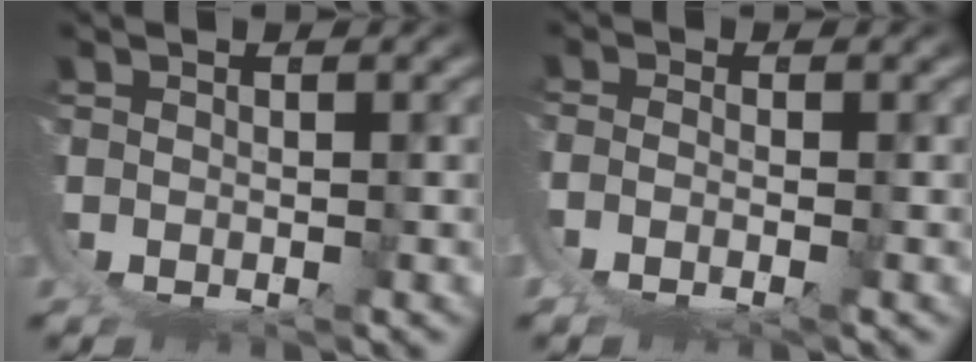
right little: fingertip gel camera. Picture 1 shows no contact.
{"total": 3.3, "force": [0.0, 2.4, 2.4], "torque": [-0.066, -0.017, 0.005]}